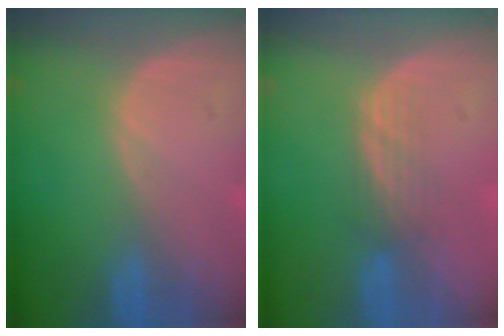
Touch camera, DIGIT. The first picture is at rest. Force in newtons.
{"total": 2.9, "press": 2.6, "slide": 1.3}